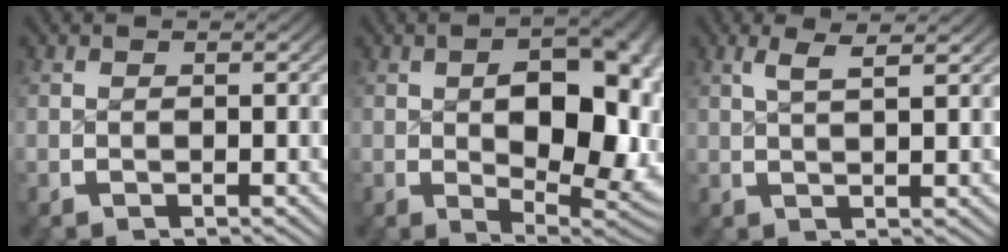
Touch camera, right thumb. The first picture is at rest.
{"total": 10.2, "force": [-0.3, 5.2, 8.7], "torque": [-0.132, -0.039, 0.015]}
{"total": 2.6, "force": [1.9, 0.2, 1.8], "torque": [-0.029, 0.003, 0.037]}